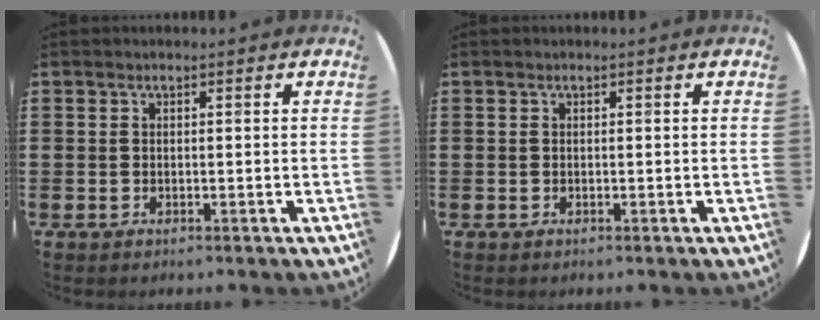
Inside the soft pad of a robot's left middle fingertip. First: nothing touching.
{"total": 0.0}